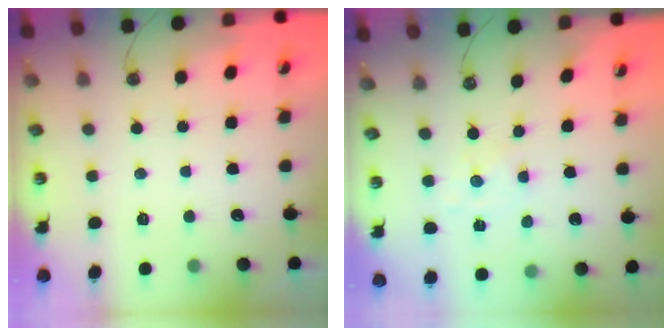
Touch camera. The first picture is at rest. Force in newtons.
{"total": 0.7, "press": 0.7, "slide": 0.2}